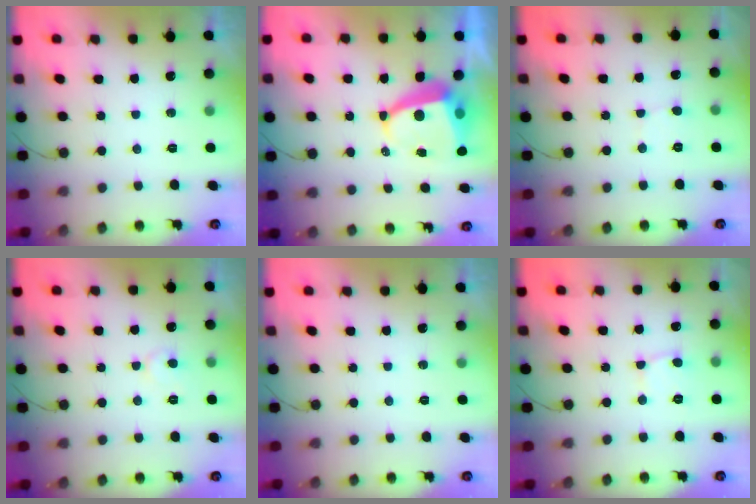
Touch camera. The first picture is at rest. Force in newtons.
{"total": 7.2, "press": 7.2, "slide": 0.9}
{"total": 2.6, "press": 2.6, "slide": 0.2}
{"total": 5.6, "press": 5.6, "slide": 0.4}
{"total": 0.0}
{"total": 2.6, "press": 2.6, "slide": 0.1}